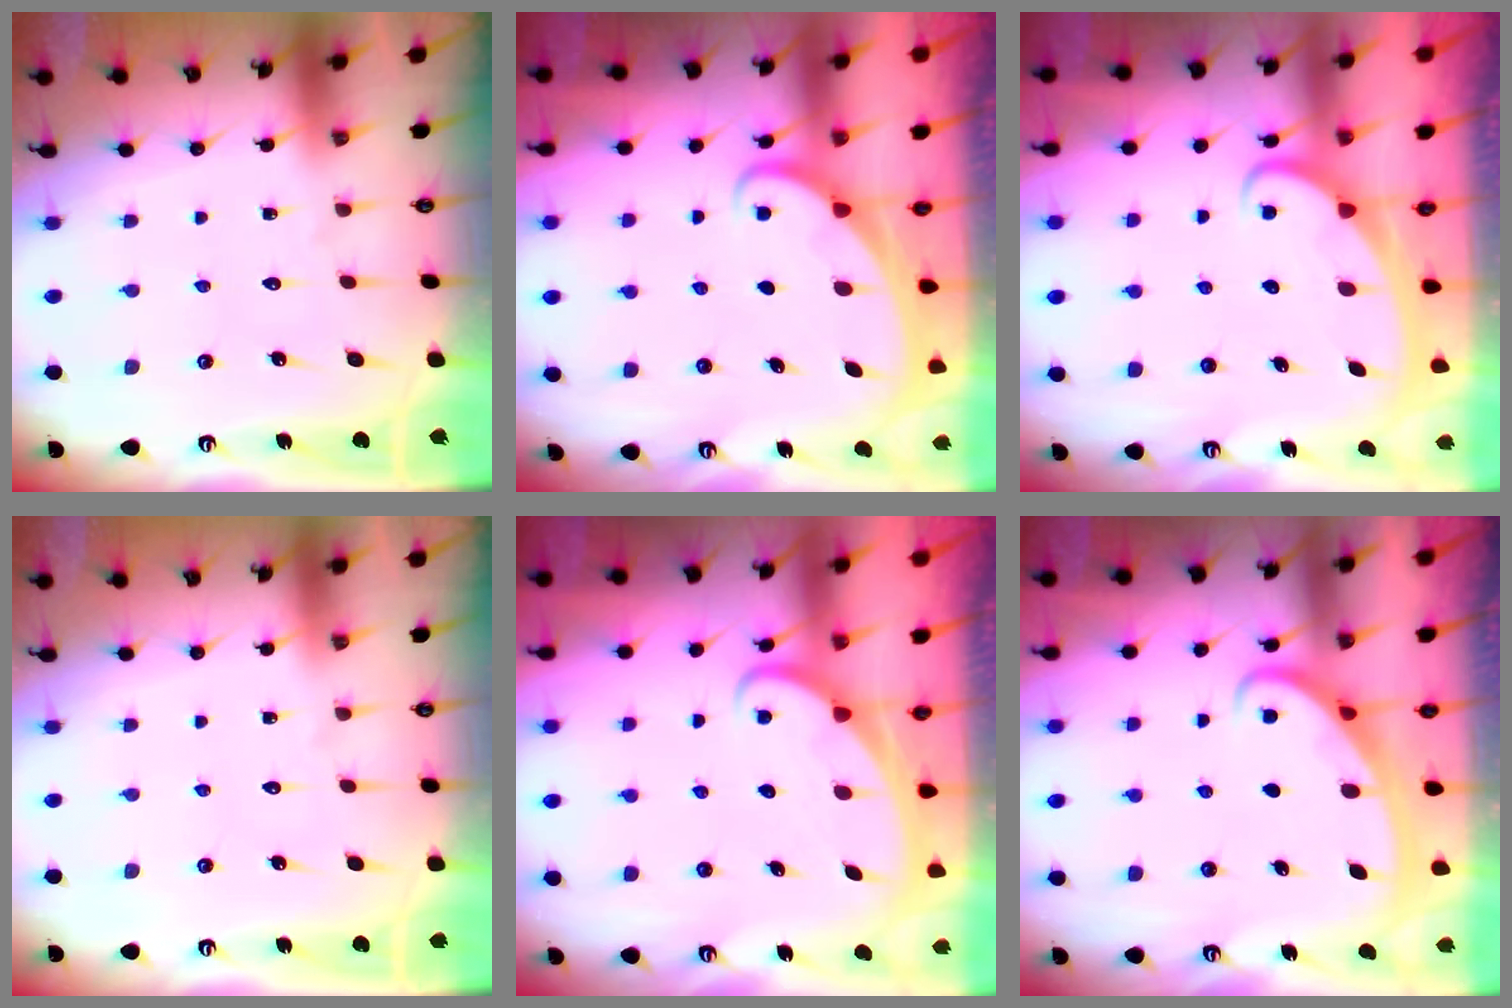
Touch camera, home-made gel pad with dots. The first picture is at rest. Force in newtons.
{"total": 1.8, "press": 1.8, "slide": 0.1}
{"total": 2.5, "press": 2.5, "slide": 0.5}
{"total": 0.0}
{"total": 2.0, "press": 2.0, "slide": 0.1}
{"total": 2.6, "press": 2.5, "slide": 0.4}